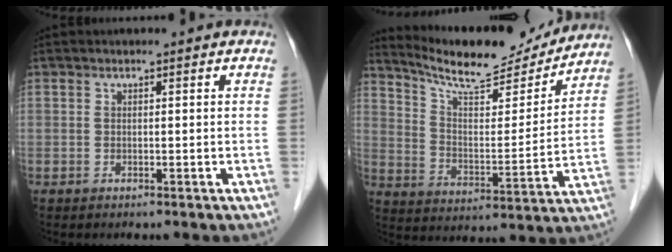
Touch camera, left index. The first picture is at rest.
{"total": 16.6, "force": [15.4, 2.9, 5.3], "torque": [-0.092, -0.010, 0.239]}